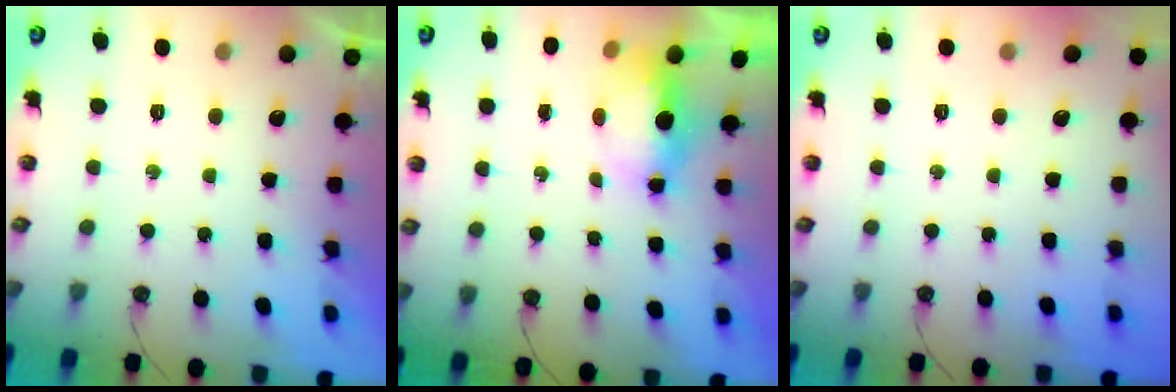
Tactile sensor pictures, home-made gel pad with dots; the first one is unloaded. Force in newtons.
{"total": 10.2, "press": 7.1, "slide": 7.3}
{"total": 0.0}